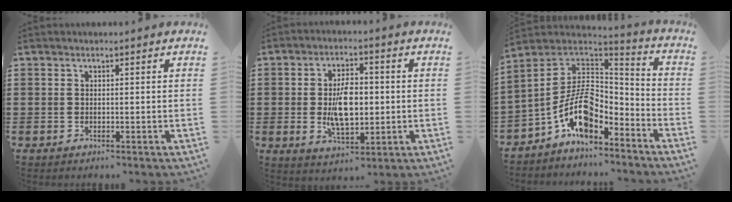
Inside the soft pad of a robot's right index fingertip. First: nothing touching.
{"total": 8.1, "force": [-0.2, 4.1, 7.0], "torque": [-0.125, -0.001, -0.009]}
{"total": 11.4, "force": [-5.0, 6.0, 8.3], "torque": [-0.187, 0.002, -0.102]}